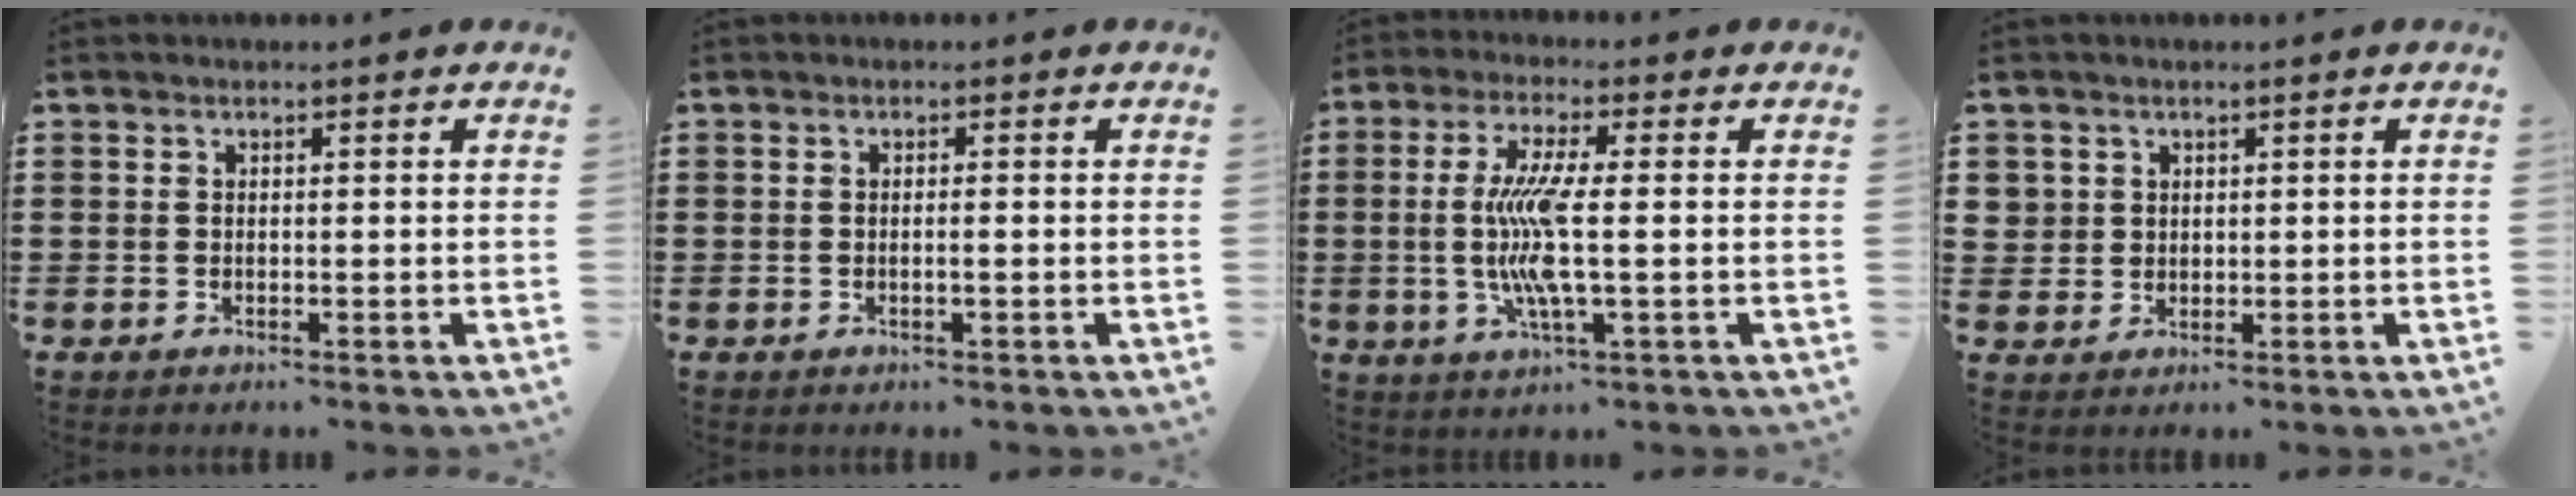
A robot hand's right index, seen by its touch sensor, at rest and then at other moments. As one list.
[{"total": 0.9, "force": [-0.4, -0.2, 0.8], "torque": [-0.014, -0.005, -0.006]}, {"total": 8.9, "force": [-0.6, 1.2, 8.8], "torque": [-0.190, -0.019, -0.022]}, {"total": 2.3, "force": [0.9, 2.1, 0.2], "torque": [-0.014, 0.010, 0.017]}]